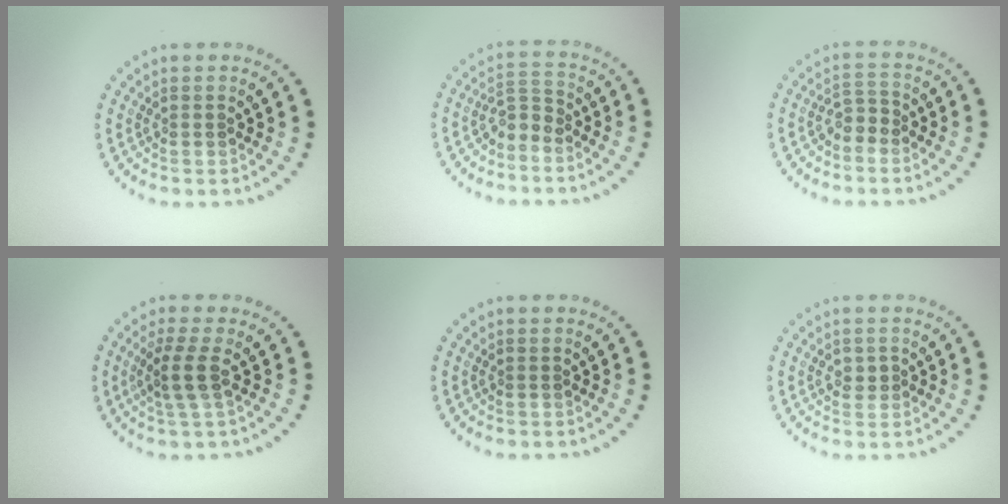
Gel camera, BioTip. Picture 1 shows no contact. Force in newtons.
{"total": 2.0, "press": 1.4, "slide": 1.4}
{"total": 1.6, "press": 1.4, "slide": 0.9}
{"total": 2.5, "press": 2.0, "slide": 1.5}
{"total": 0.0}
{"total": 1.0, "press": 1.0, "slide": 0.2}